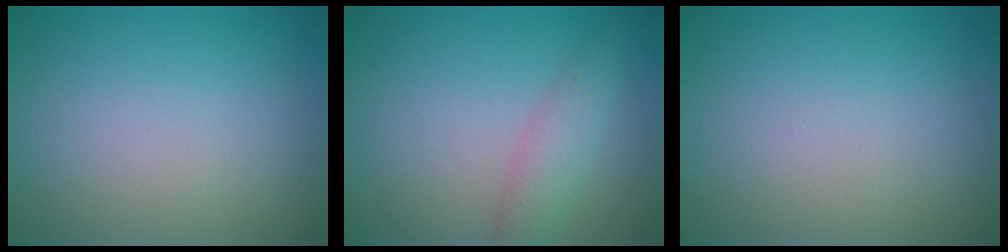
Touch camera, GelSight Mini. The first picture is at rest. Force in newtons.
{"total": 2.6, "press": 2.6, "slide": 0.0}
{"total": 0.0}